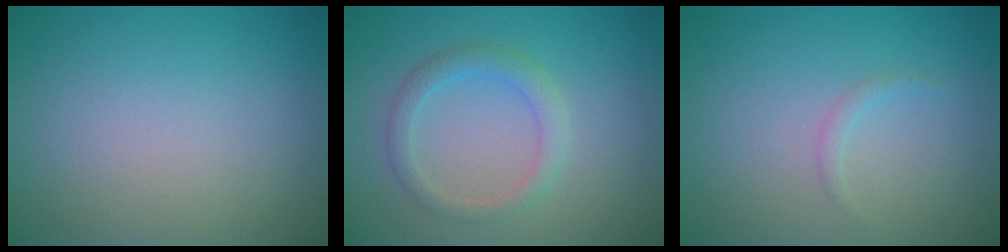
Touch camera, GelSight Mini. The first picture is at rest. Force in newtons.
{"total": 2.3, "press": 2.3, "slide": 0.1}
{"total": 0.7, "press": 0.7, "slide": 0.0}